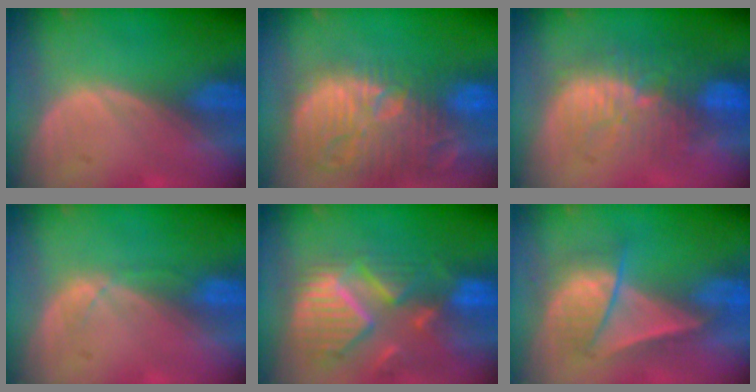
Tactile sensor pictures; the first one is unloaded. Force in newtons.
{"total": 15.4, "press": 13.4, "slide": 7.6}
{"total": 11.3, "press": 9.9, "slide": 5.5}
{"total": 1.4, "press": 1.3, "slide": 0.3}
{"total": 12.2, "press": 10.5, "slide": 6.2}
{"total": 6.8, "press": 6.8, "slide": 0.4}